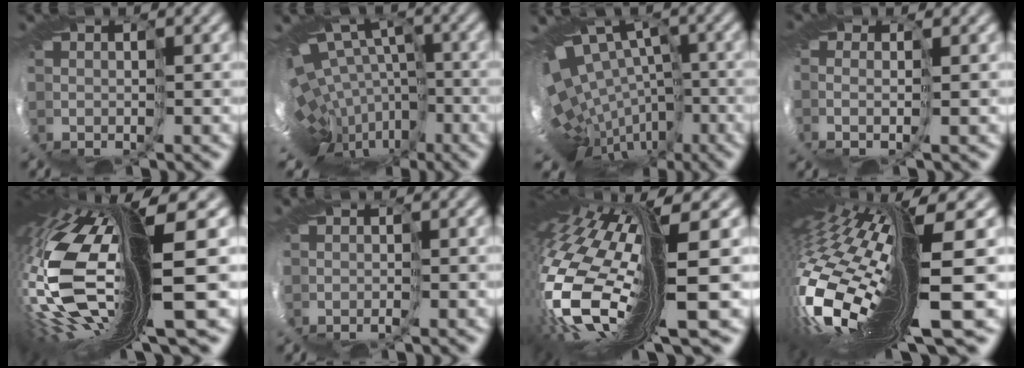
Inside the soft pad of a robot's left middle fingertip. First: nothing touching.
{"total": 11.8, "force": [-4.4, 7.3, 8.2], "torque": [-0.139, 0.002, -0.040]}
{"total": 12.7, "force": [-2.8, 8.8, 8.7], "torque": [-0.151, 0.012, -0.033]}
{"total": 1.8, "force": [-0.4, -0.1, 1.8], "torque": [-0.069, -0.010, -0.003]}
{"total": 15.4, "force": [-0.9, 2.3, 15.2], "torque": [-0.333, -0.057, 0.004]}
{"total": 1.0, "force": [-0.4, -0.8, -0.4], "torque": [0.000, 0.000, -0.008]}
{"total": 14.3, "force": [-0.8, 3.5, 13.9], "torque": [-0.338, -0.061, 0.011]}
{"total": 15.3, "force": [-0.9, 2.5, 15.1], "torque": [-0.329, -0.076, 0.018]}